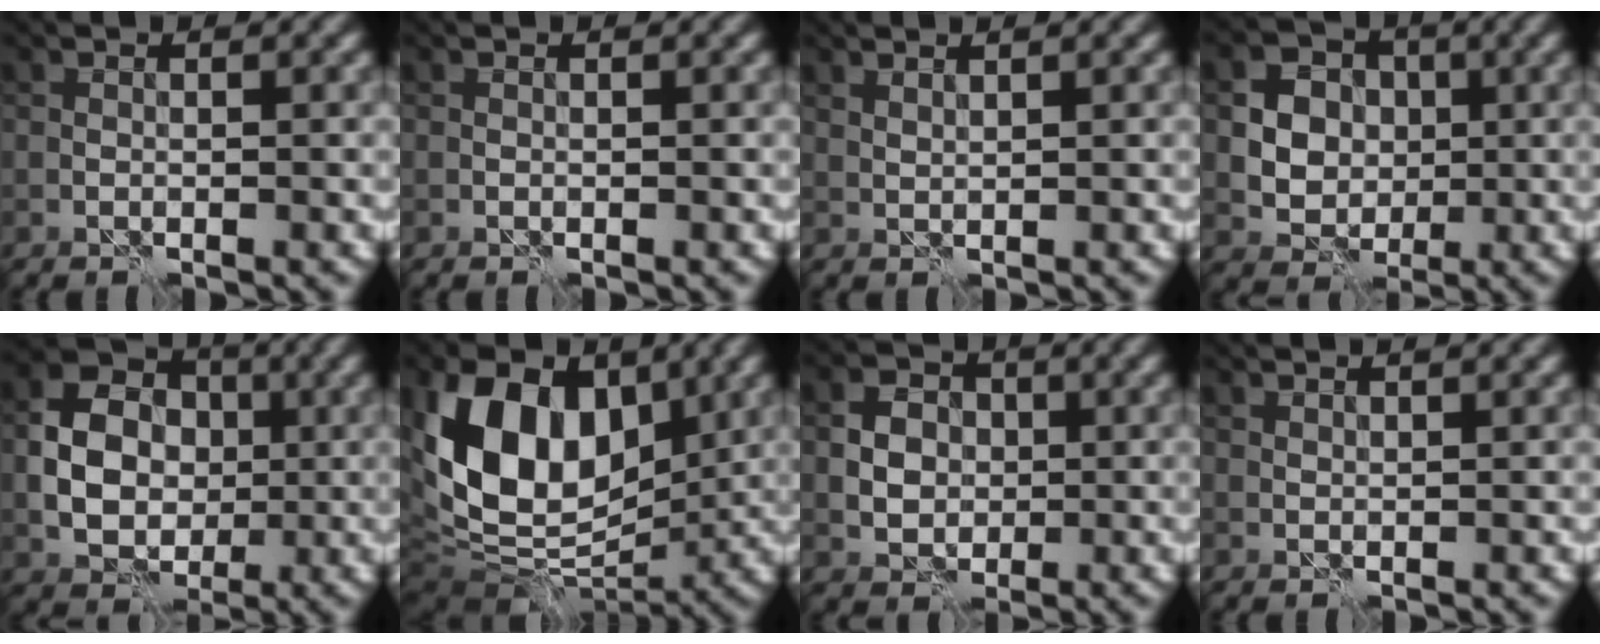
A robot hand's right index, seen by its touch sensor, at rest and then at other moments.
{"total": 0.0}
{"total": 1.3, "force": [1.1, 0.2, 0.6], "torque": [-0.009, 0.001, 0.015]}
{"total": 6.2, "force": [0.7, 5.4, 3.0], "torque": [-0.048, 0.014, 0.004]}
{"total": 6.5, "force": [-0.5, 5.2, 3.8], "torque": [-0.067, 0.007, -0.014]}
{"total": 12.9, "force": [2.5, 8.1, 9.7], "torque": [-0.183, 0.007, 0.032]}
{"total": 3.5, "force": [-0.1, 3.0, 1.9], "torque": [-0.032, 0.001, -0.002]}
{"total": 0.8, "force": [0.8, 0.1, 0.3], "torque": [-0.007, 0.000, 0.012]}